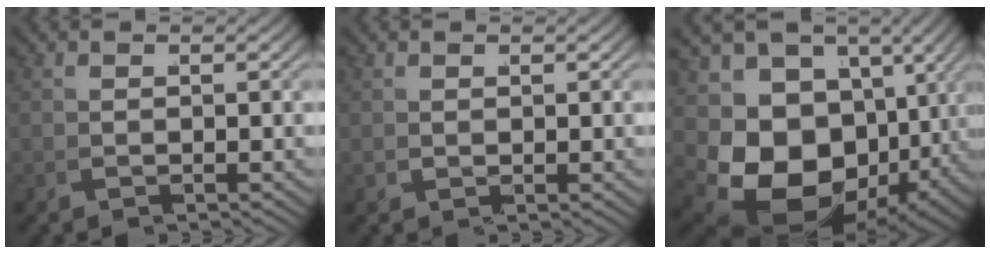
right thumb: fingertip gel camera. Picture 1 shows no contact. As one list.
[{"total": 1.5, "force": [0.5, 1.4, 0.6], "torque": [-0.023, 0.001, 0.011]}, {"total": 17.4, "force": [-1.4, 13.0, 11.5], "torque": [-0.230, -0.080, 0.007]}]